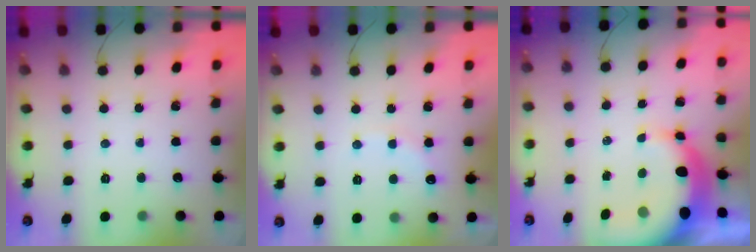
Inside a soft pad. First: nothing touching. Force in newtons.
{"total": 8.1, "press": 8.0, "slide": 1.7}
{"total": 10.4, "press": 10.2, "slide": 1.9}